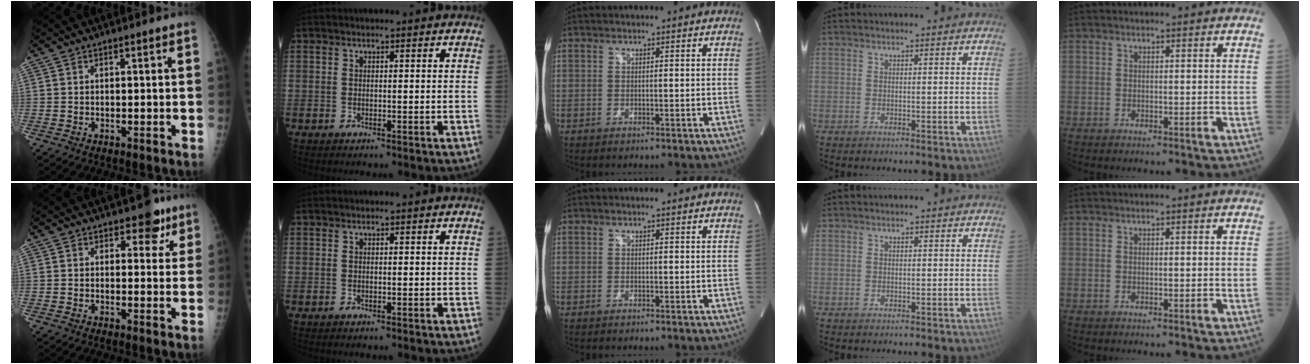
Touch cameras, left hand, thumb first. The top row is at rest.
{"thumb": {"total": 4.5, "force": [2.6, 2.9, 2.2], "torque": [0.006, -0.009, 0.029]}}